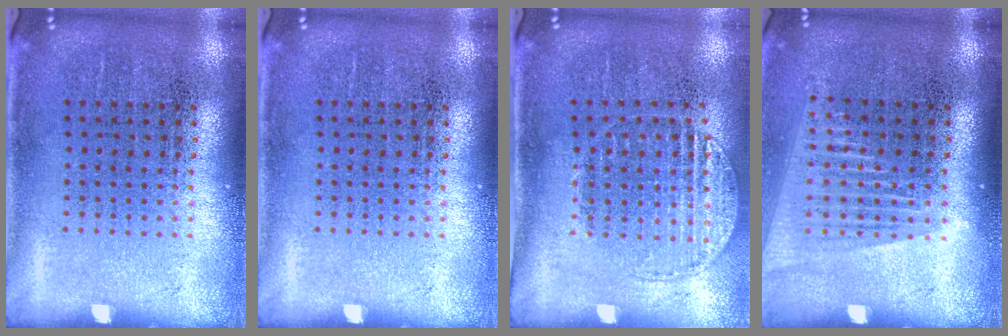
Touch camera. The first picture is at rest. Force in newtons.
{"total": 0.0}
{"total": 1.2, "press": 1.1, "slide": 0.4}
{"total": 1.5, "press": 1.3, "slide": 0.6}